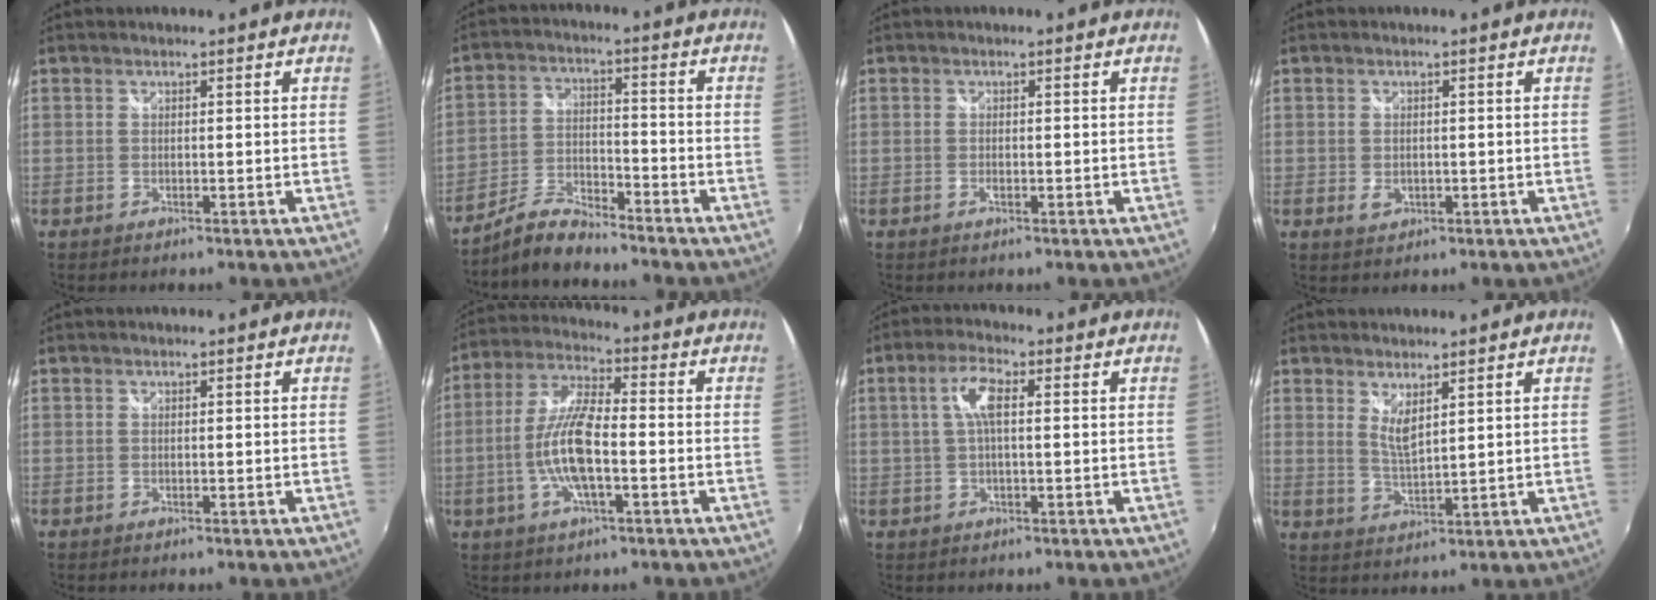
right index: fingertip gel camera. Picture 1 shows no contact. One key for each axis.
{"total": 7.0, "fx": -6.5, "fy": 1.2, "fz": 2.3, "tx": -0.055, "ty": 0.014, "tz": -0.127}
{"total": 1.1, "fx": -0.4, "fy": 0.5, "fz": 0.9, "tx": -0.018, "ty": -0.002, "tz": -0.009}
{"total": 2.5, "fx": -0.5, "fy": 1.9, "fz": 1.7, "tx": -0.030, "ty": -0.003, "tz": -0.008}
{"total": 0.0}
{"total": 11.1, "fx": -2.9, "fy": 2.8, "fz": 10.4, "tx": -0.214, "ty": 0.001, "tz": -0.056}
{"total": 5.2, "fx": 0.8, "fy": 1.5, "fz": 4.9, "tx": -0.095, "ty": 0.010, "tz": 0.016}
{"total": 3.8, "fx": 2.3, "fy": 0.9, "fz": 2.9, "tx": -0.053, "ty": -0.012, "tz": 0.038}